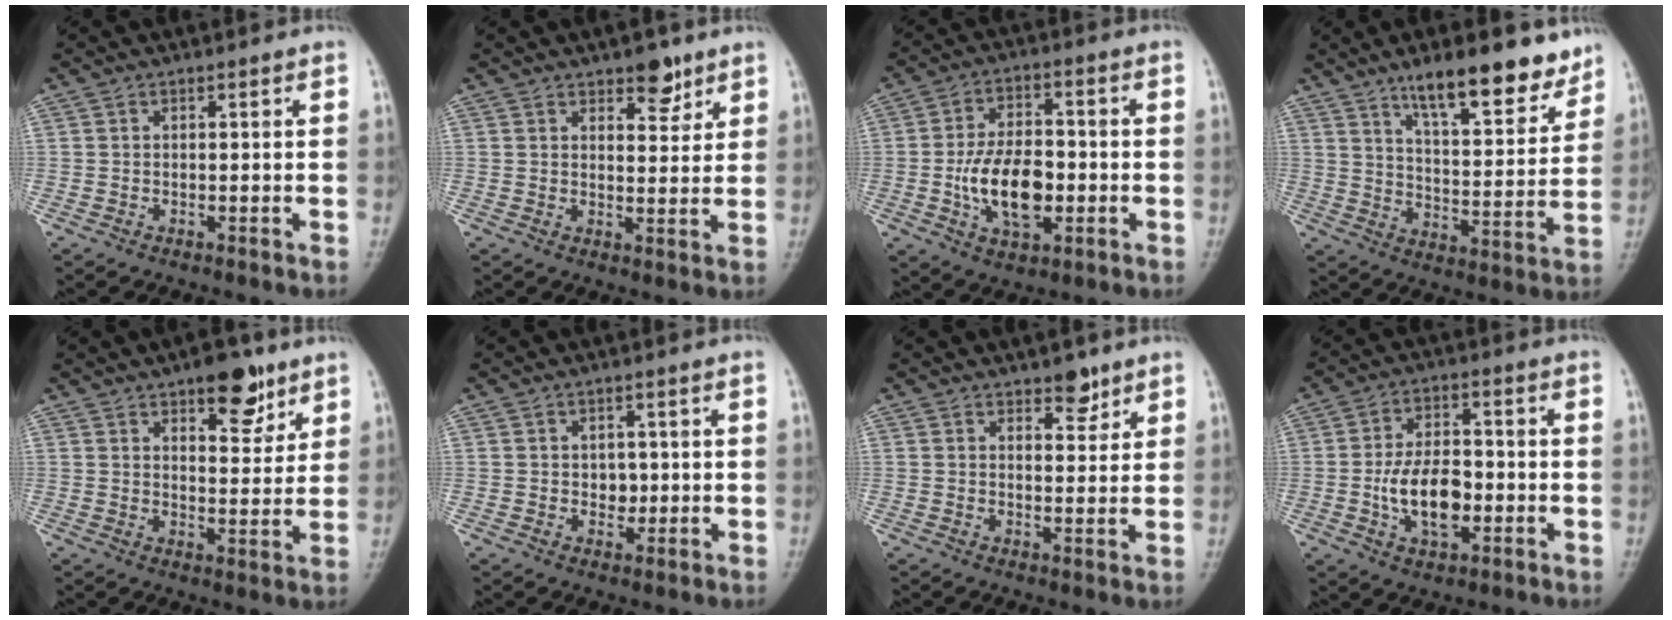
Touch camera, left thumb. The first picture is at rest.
{"total": 5.3, "force": [3.6, 2.6, 2.9], "torque": [-0.013, -0.021, 0.051]}
{"total": 12.4, "force": [-2.2, 7.0, 10.0], "torque": [-0.157, 0.012, -0.037]}
{"total": 15.2, "force": [10.8, 4.8, 9.6], "torque": [-0.106, -0.067, 0.173]}
{"total": 9.6, "force": [5.9, 4.3, 6.2], "torque": [-0.056, -0.032, 0.084]}
{"total": 3.3, "force": [0.1, 2.6, 2.0], "torque": [-0.009, 0.000, 0.004]}
{"total": 4.0, "force": [2.9, 2.0, 2.0], "torque": [-0.004, -0.018, 0.041]}
{"total": 10.7, "force": [-2.0, 6.0, 8.7], "torque": [-0.137, 0.014, -0.036]}